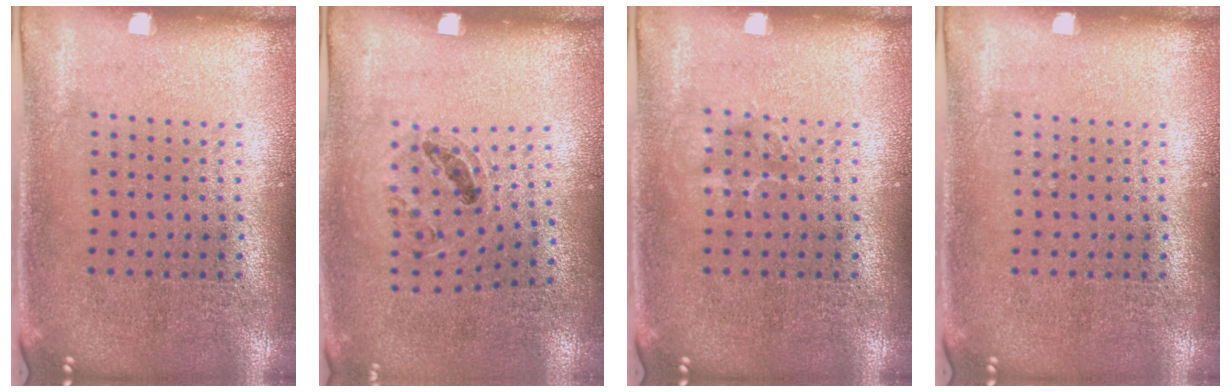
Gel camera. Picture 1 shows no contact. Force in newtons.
{"total": 0.9, "press": 0.8, "slide": 0.4}
{"total": 1.0, "press": 0.9, "slide": 0.2}
{"total": 0.0}